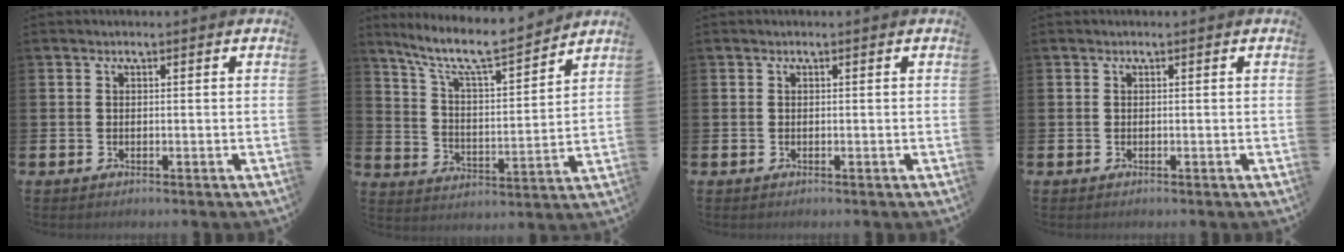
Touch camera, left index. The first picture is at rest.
{"total": 9.4, "force": [8.3, 1.2, 4.3], "torque": [-0.117, -0.051, 0.141]}
{"total": 0.0}
{"total": 0.0}